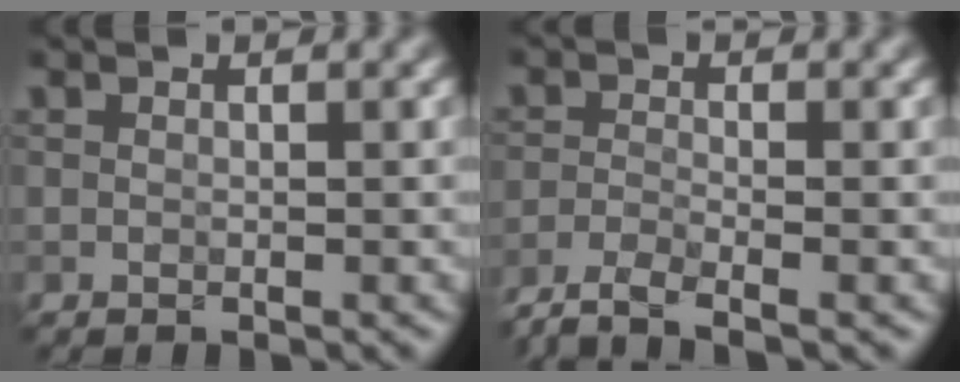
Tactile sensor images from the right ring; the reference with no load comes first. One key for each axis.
{"total": 3.4, "fx": -2.8, "fy": 0.6, "fz": 1.9, "tx": -0.040, "ty": -0.007, "tz": -0.065}